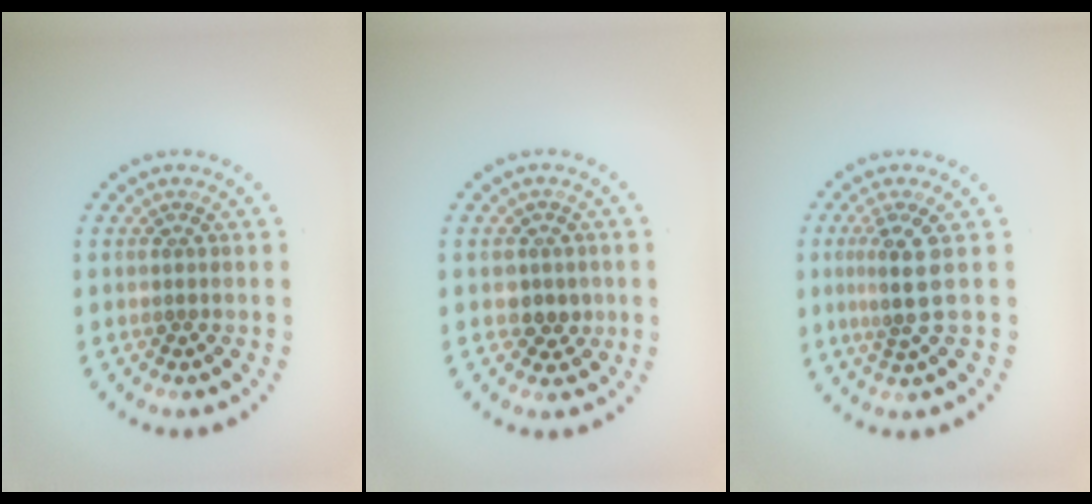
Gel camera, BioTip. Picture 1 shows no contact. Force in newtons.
{"total": 2.2, "press": 1.8, "slide": 1.2}
{"total": 2.4, "press": 1.8, "slide": 1.6}